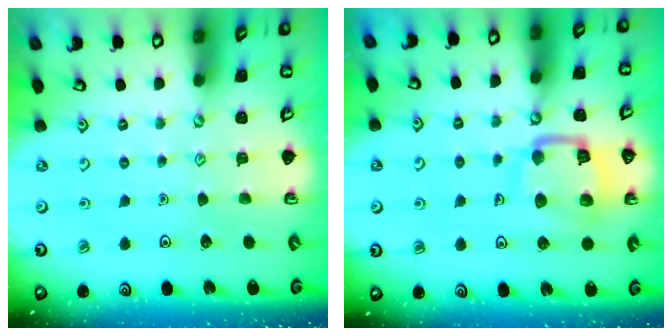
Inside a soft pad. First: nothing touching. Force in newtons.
{"total": 13.2, "press": 13.2, "slide": 1.4}